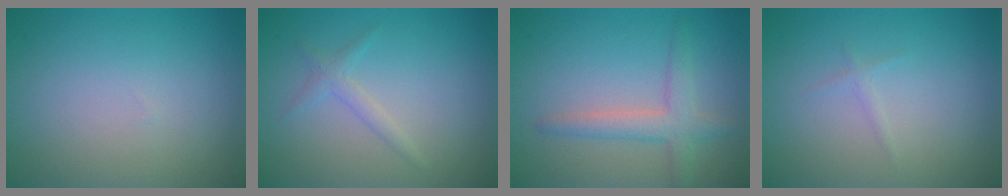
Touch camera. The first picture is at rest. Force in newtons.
{"total": 1.4, "press": 1.4, "slide": 0.1}
{"total": 3.0, "press": 3.0, "slide": 0.1}
{"total": 0.6, "press": 0.6, "slide": 0.1}